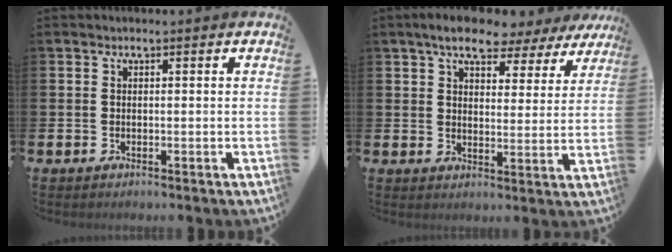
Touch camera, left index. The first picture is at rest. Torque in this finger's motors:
{"motor_torque": [1.25, -0.89, 1.05, 0.21]}